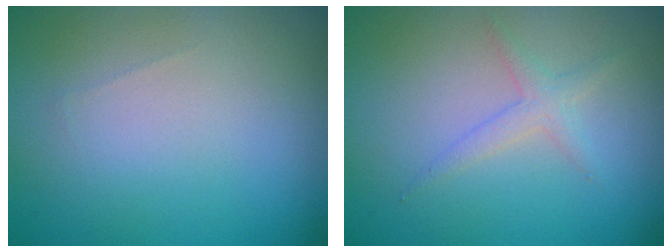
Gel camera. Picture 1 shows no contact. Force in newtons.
{"total": 1.6, "press": 1.6, "slide": 0.1}